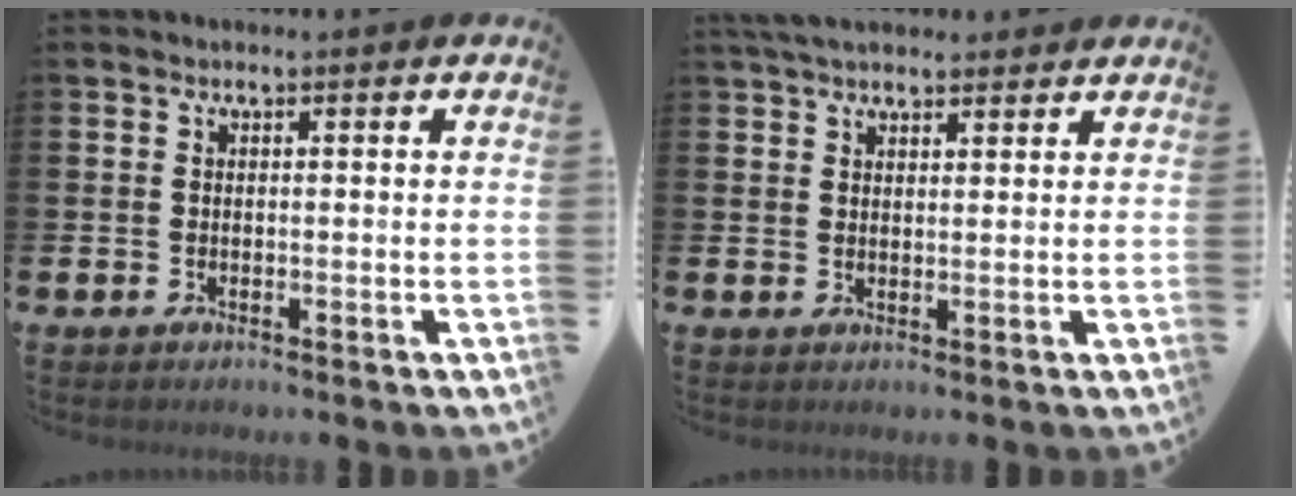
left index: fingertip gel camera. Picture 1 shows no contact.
{"total": 4.0, "force": [3.5, 1.2, 1.3], "torque": [-0.024, -0.007, 0.065]}